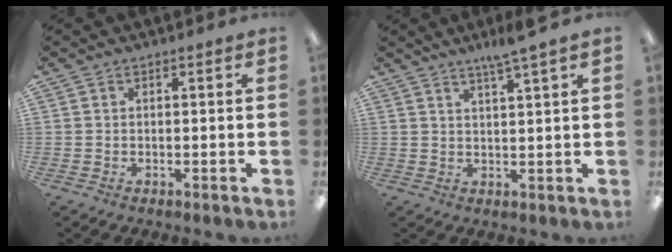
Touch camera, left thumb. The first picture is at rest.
{"total": 4.6, "force": [3.6, -0.6, 2.8], "torque": [-0.063, -0.010, 0.061]}